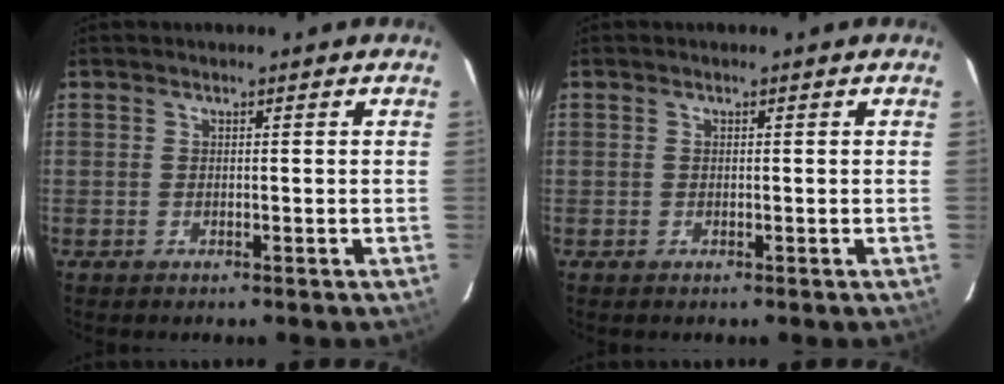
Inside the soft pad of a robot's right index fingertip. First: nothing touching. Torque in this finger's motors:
{"motor_torque": [-0.11, 0.08, -0.03, 0.00]}